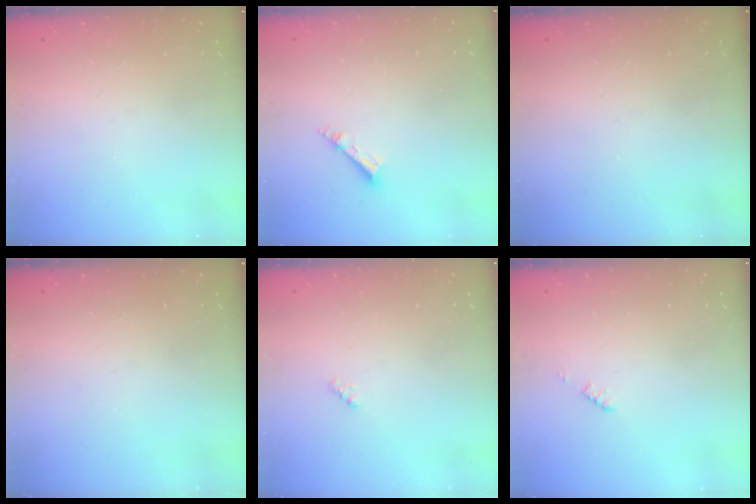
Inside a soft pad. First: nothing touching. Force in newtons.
{"total": 3.9, "press": 3.8, "slide": 0.5}
{"total": 0.0}
{"total": 0.0}
{"total": 2.4, "press": 2.4, "slide": 0.4}
{"total": 1.2, "press": 1.2, "slide": 0.2}